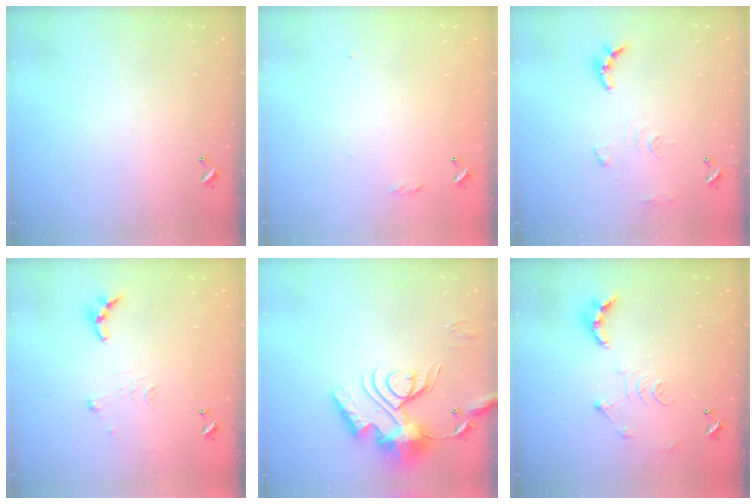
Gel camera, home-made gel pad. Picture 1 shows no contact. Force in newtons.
{"total": 6.3, "press": 6.3, "slide": 0.8}
{"total": 10.1, "press": 10.0, "slide": 0.8}
{"total": 6.3, "press": 6.3, "slide": 0.6}
{"total": 18.4, "press": 18.3, "slide": 1.8}
{"total": 12.0, "press": 11.9, "slide": 1.3}